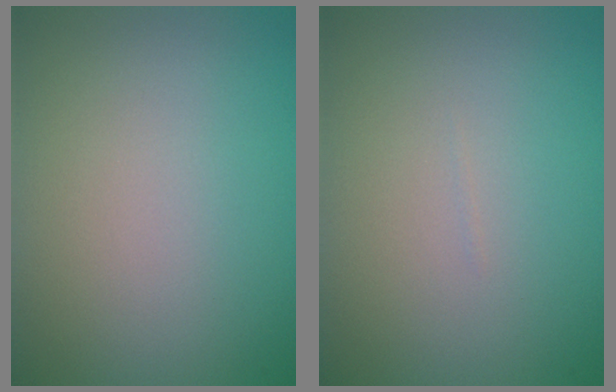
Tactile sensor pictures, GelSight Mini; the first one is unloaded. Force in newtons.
{"total": 0.0}